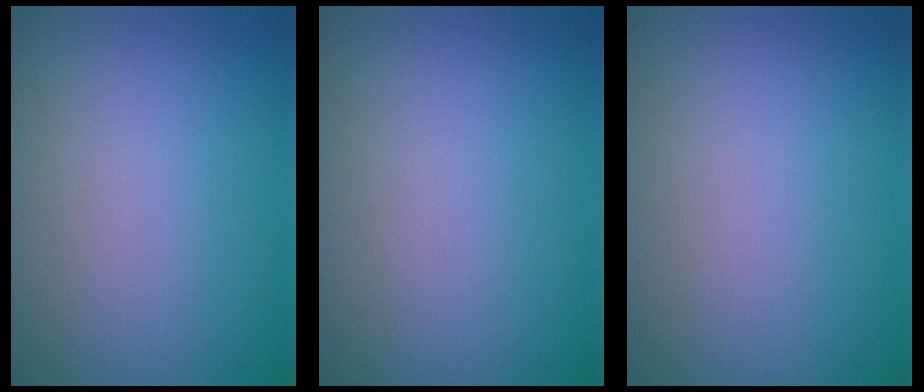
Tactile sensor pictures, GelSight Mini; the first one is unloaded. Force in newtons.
{"total": 0.0}
{"total": 0.0}